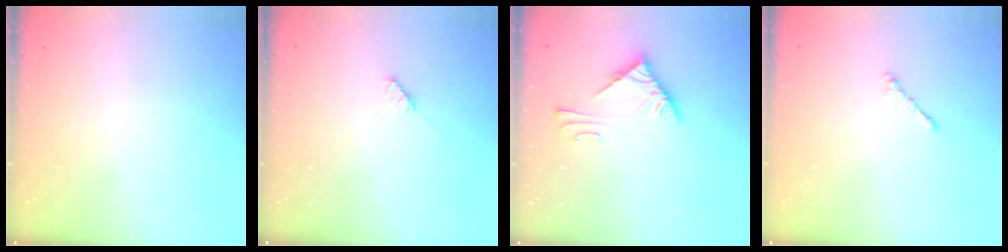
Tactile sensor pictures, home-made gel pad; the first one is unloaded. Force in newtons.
{"total": 3.0, "press": 3.0, "slide": 0.2}
{"total": 6.0, "press": 6.0, "slide": 0.7}
{"total": 0.9, "press": 0.7, "slide": 0.5}